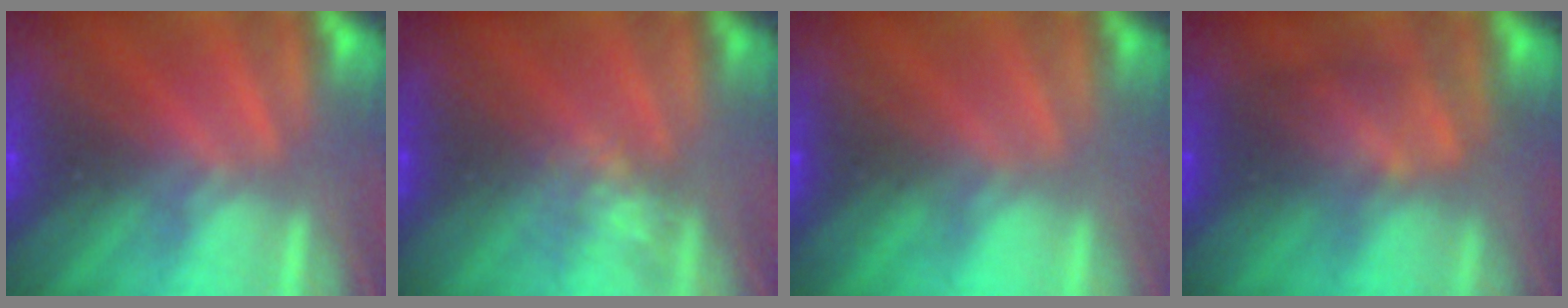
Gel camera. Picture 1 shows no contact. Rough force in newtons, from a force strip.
{"total": 2.2}
{"total": 4.8}
{"total": 2.3}